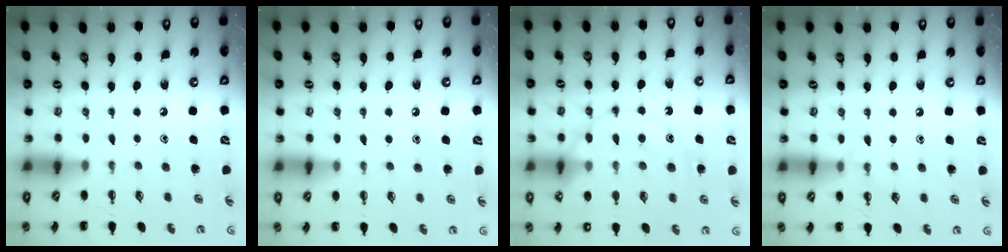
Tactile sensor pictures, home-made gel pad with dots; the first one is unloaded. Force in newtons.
{"total": 6.7, "press": 6.4, "slide": 2.1}
{"total": 15.7, "press": 15.6, "slide": 1.1}
{"total": 5.9, "press": 5.7, "slide": 1.6}